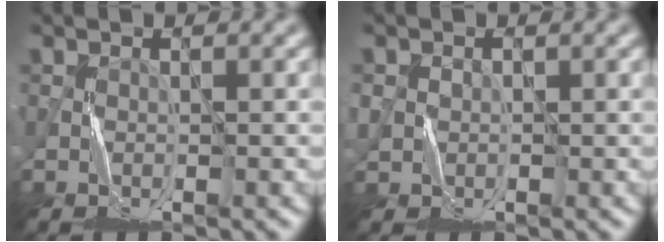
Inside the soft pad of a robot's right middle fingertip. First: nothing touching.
{"total": 1.1, "force": [0.3, 1.0, -0.3], "torque": [0.003, 0.001, 0.008]}